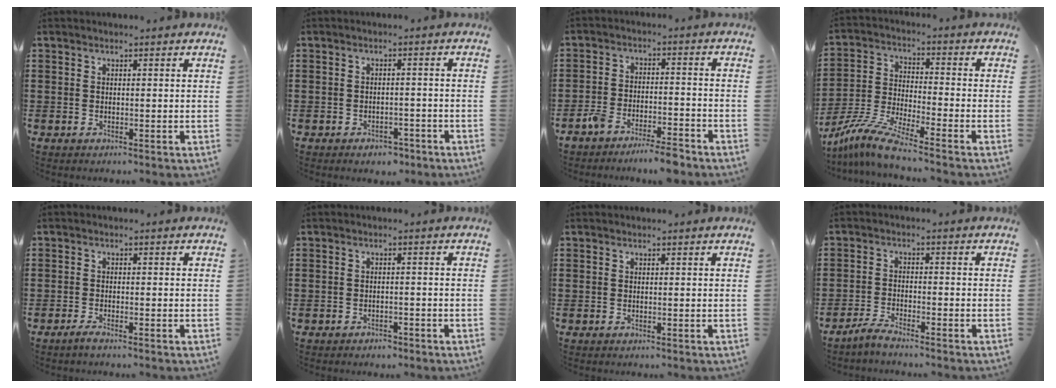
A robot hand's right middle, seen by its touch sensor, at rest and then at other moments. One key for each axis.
{"total": 2.4, "fx": -2.2, "fy": 0.9, "fz": 0.2, "tx": -0.011, "ty": 0.003, "tz": -0.046}
{"total": 5.4, "fx": -5.0, "fy": 0.4, "fz": 2.0, "tx": -0.048, "ty": -0.001, "tz": -0.099}
{"total": 9.0, "fx": -8.0, "fy": 0.1, "fz": 4.0, "tx": -0.097, "ty": -0.004, "tz": -0.165}
{"total": 1.6, "fx": -1.4, "fy": 0.1, "fz": 0.9, "tx": -0.015, "ty": 0.001, "tz": -0.026}
{"total": 1.7, "fx": -1.7, "fy": 0.5, "fz": 0.0, "tx": -0.006, "ty": 0.002, "tz": -0.038}
{"total": 0.0}
{"total": 3.2, "fx": -3.0, "fy": 0.2, "fz": 1.1, "tx": -0.028, "ty": 0.005, "tz": -0.063}